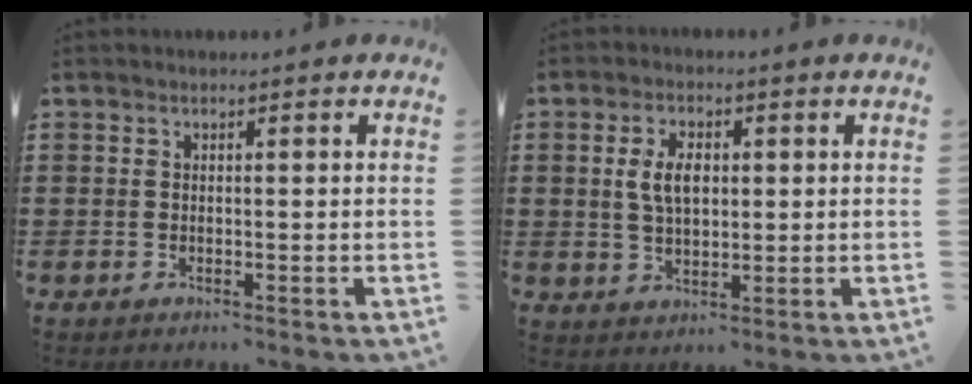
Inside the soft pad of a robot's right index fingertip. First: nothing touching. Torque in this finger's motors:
{"motor_torque": [0.24, -0.02, 0.37, 0.12]}